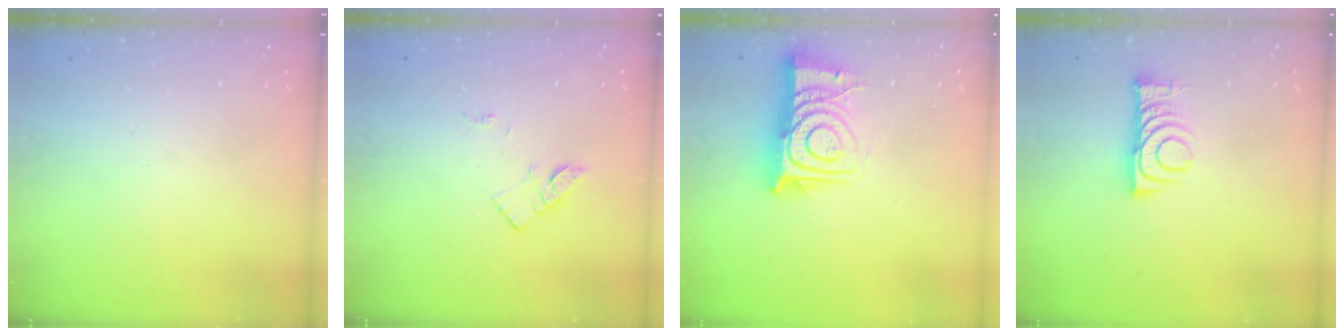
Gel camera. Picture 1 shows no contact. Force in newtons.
{"total": 5.8, "press": 5.8, "slide": 0.6}
{"total": 14.8, "press": 14.7, "slide": 1.6}
{"total": 8.1, "press": 8.1, "slide": 0.9}